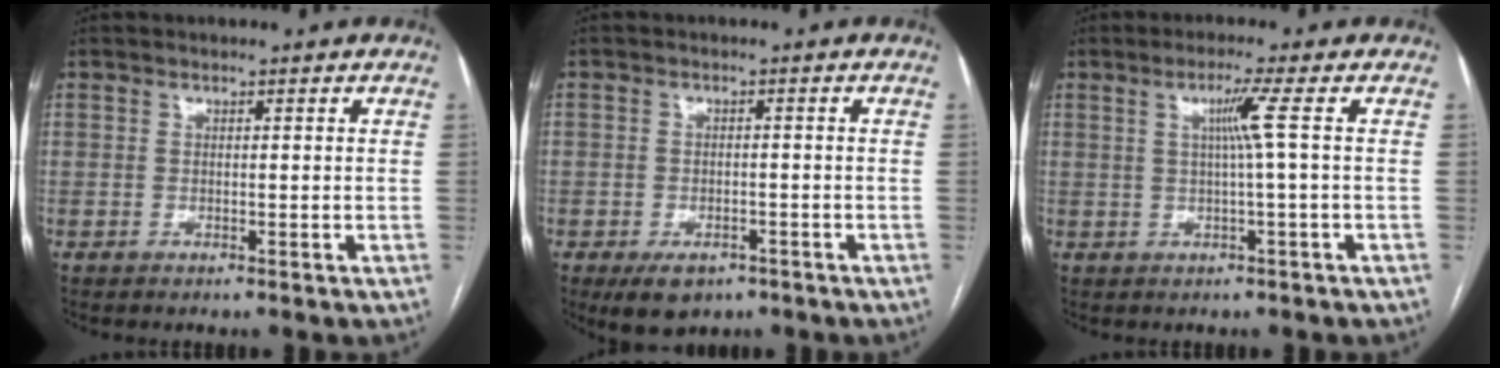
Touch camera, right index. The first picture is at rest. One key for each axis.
{"total": 5.0, "fx": -3.1, "fy": 3.2, "fz": 2.4, "tx": -0.036, "ty": -0.002, "tz": -0.037}
{"total": 3.7, "fx": 0.6, "fy": -1.6, "fz": 3.3, "tx": -0.066, "ty": 0.001, "tz": 0.014}